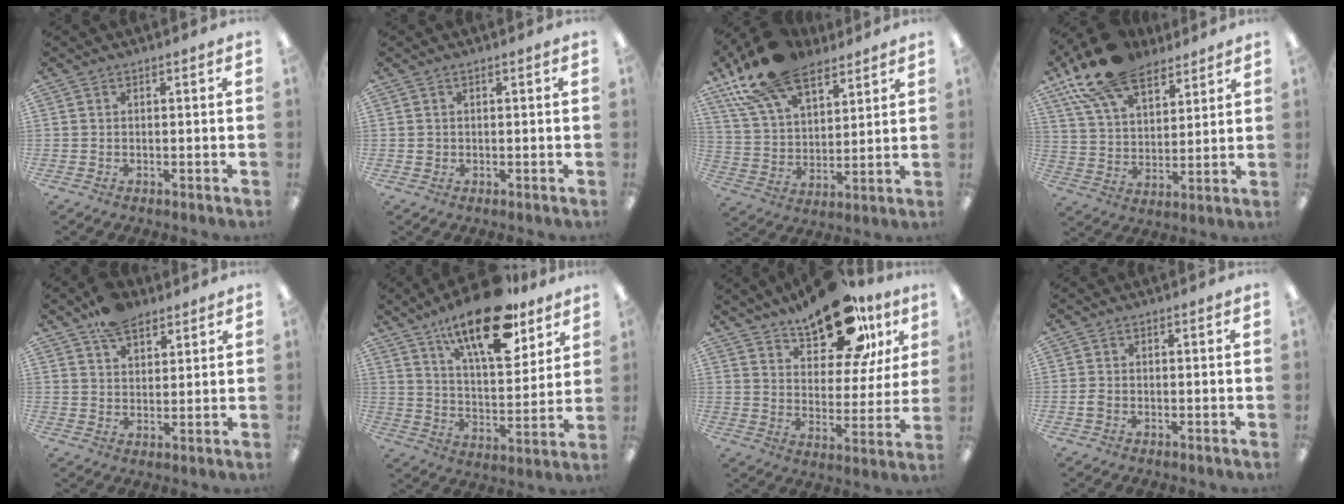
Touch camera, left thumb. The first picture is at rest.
{"total": 1.0, "force": [0.2, 0.9, 0.4], "torque": [-0.010, 0.005, 0.003]}
{"total": 19.0, "force": [13.2, 9.3, 10.0], "torque": [-0.194, -0.055, 0.241]}
{"total": 17.7, "force": [12.4, 8.7, 9.2], "torque": [-0.178, -0.051, 0.227]}
{"total": 7.6, "force": [5.8, 3.8, 3.1], "torque": [-0.053, -0.026, 0.107]}
{"total": 20.5, "force": [14.2, 7.6, 12.7], "torque": [-0.197, -0.080, 0.234]}
{"total": 20.0, "force": [14.5, 8.7, 10.8], "torque": [-0.160, -0.082, 0.245]}
{"total": 1.5, "force": [-0.4, 1.0, 1.0], "torque": [-0.018, 0.003, -0.007]}